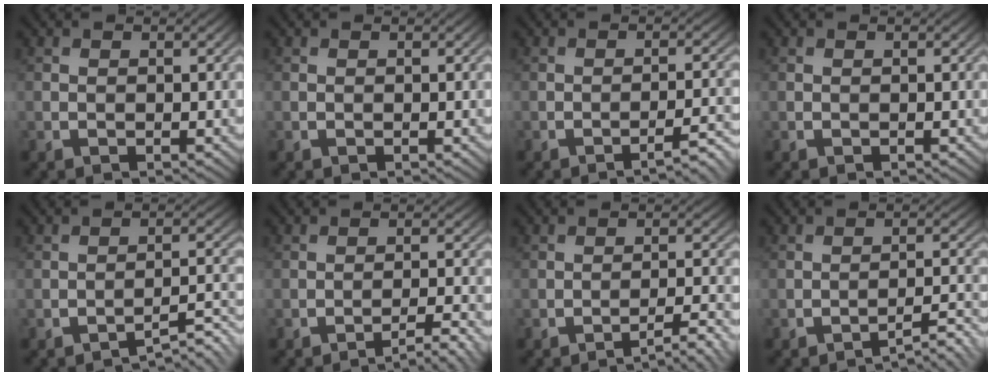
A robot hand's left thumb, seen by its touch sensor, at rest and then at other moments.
{"total": 0.0}
{"total": 2.8, "force": [-2.4, -0.6, 1.2], "torque": [-0.018, 0.011, -0.034]}
{"total": 0.0}
{"total": 3.2, "force": [-3.1, -0.4, 1.0], "torque": [-0.008, 0.013, -0.043]}
{"total": 2.9, "force": [-2.4, -0.4, 1.5], "torque": [-0.024, 0.007, -0.035]}
{"total": 2.7, "force": [-2.4, -0.6, 1.2], "torque": [-0.019, 0.010, -0.035]}
{"total": 3.0, "force": [-2.8, -0.6, 0.8], "torque": [-0.010, 0.016, -0.038]}